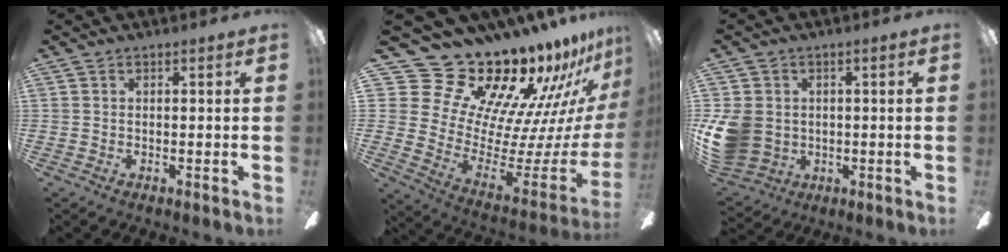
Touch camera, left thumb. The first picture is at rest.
{"total": 25.6, "force": [21.4, 10.9, 8.8], "torque": [-0.130, -0.198, 0.417]}
{"total": 11.0, "force": [0.0, 9.6, 5.4], "torque": [-0.131, 0.008, 0.005]}